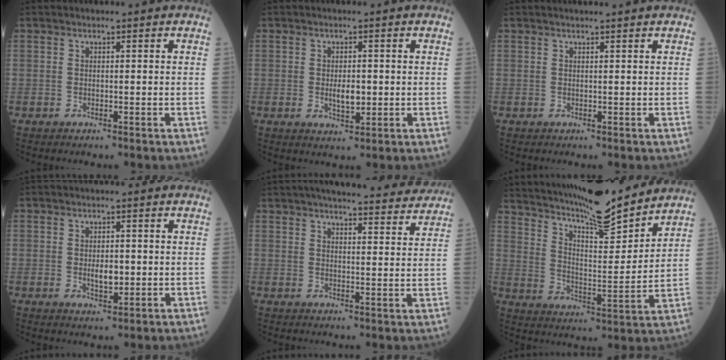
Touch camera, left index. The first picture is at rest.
{"total": 3.2, "force": [-0.2, 1.3, 2.9], "torque": [-0.054, -0.002, 0.001]}
{"total": 2.1, "force": [2.0, -0.1, 0.8], "torque": [-0.008, 0.013, 0.026]}
{"total": 2.9, "force": [-0.1, 1.3, 2.6], "torque": [-0.049, -0.002, 0.002]}
{"total": 19.1, "force": [17.3, 2.3, 7.8], "torque": [-0.101, 0.008, 0.217]}
{"total": 17.4, "force": [15.8, 1.2, 7.3], "torque": [-0.136, -0.004, 0.251]}